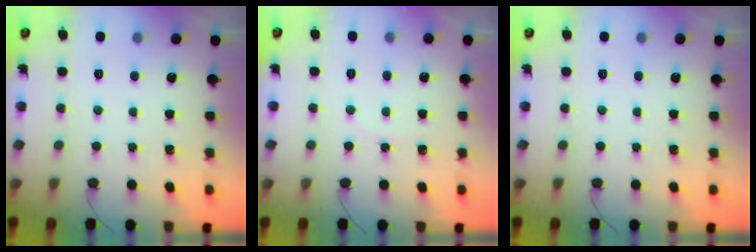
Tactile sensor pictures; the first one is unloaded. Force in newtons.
{"total": 3.9, "press": 3.2, "slide": 2.2}
{"total": 0.0}